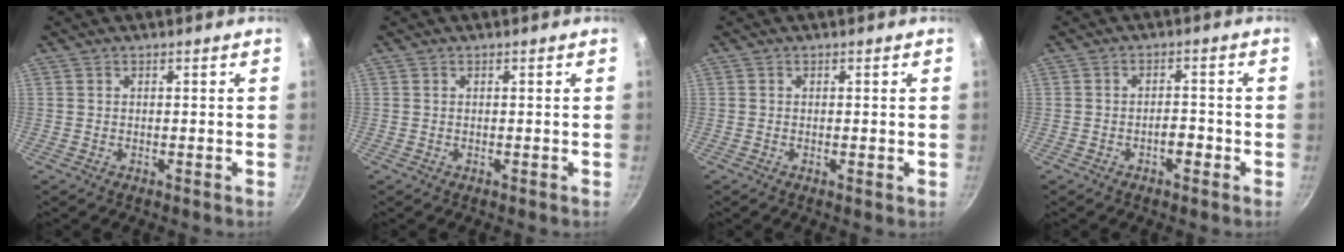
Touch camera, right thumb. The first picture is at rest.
{"total": 0.0}
{"total": 0.5, "force": [-0.1, 0.1, 0.5], "torque": [-0.009, -0.001, -0.003]}
{"total": 2.8, "force": [-1.5, 1.4, 2.0], "torque": [-0.018, 0.018, -0.023]}